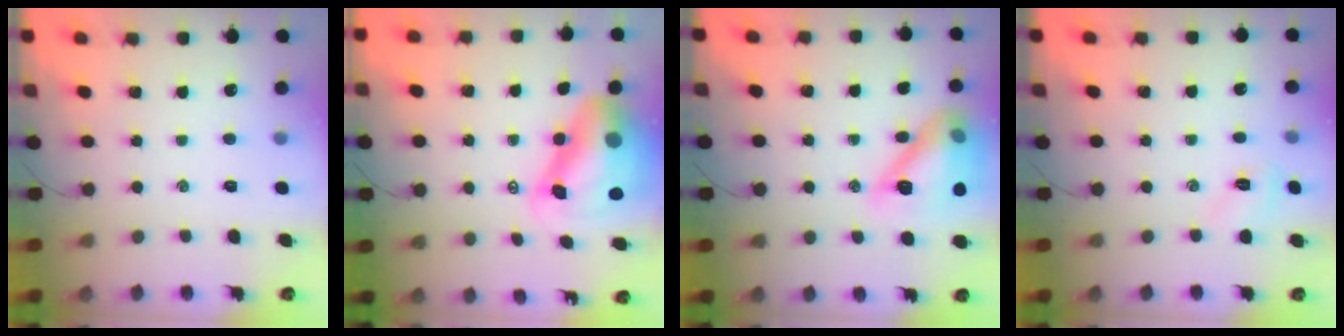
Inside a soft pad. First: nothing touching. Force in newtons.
{"total": 13.0, "press": 12.4, "slide": 4.0}
{"total": 16.2, "press": 16.1, "slide": 2.0}
{"total": 4.9, "press": 4.7, "slide": 1.4}